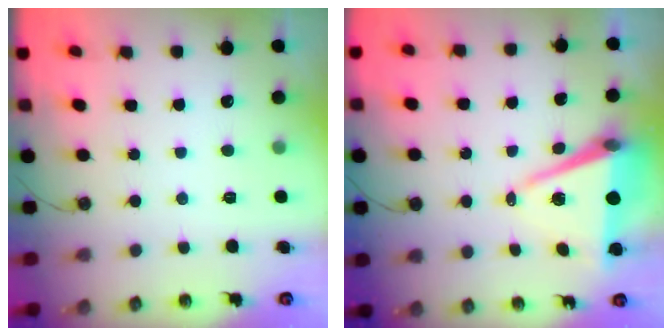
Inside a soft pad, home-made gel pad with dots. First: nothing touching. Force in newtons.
{"total": 8.8, "press": 7.8, "slide": 4.1}